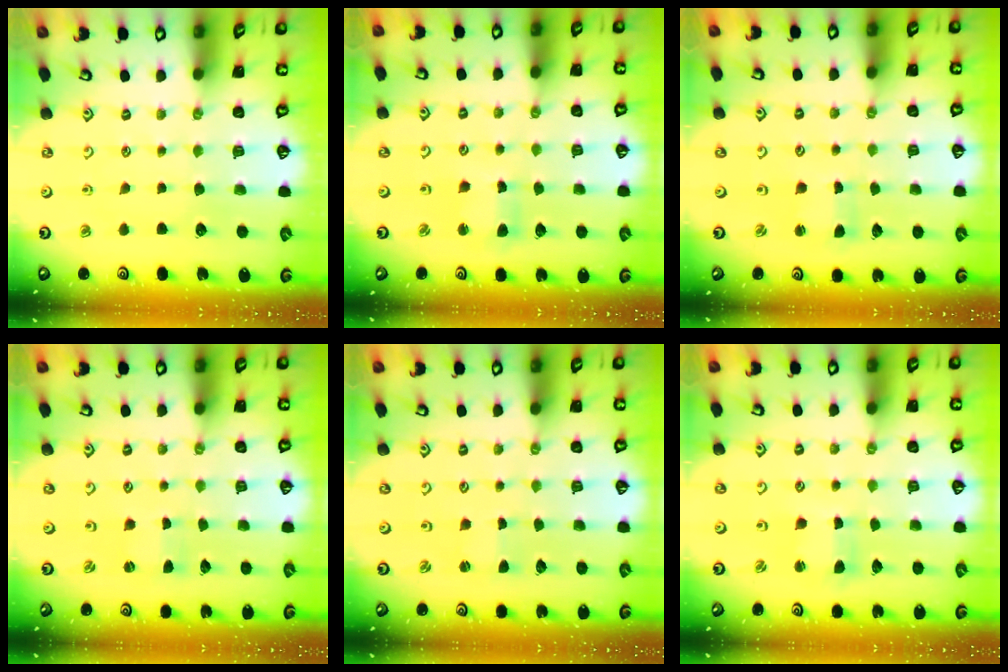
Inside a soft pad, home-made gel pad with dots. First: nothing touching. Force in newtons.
{"total": 4.1, "press": 4.1, "slide": 0.5}
{"total": 0.9, "press": 0.9, "slide": 0.1}
{"total": 0.0}
{"total": 0.7, "press": 0.7, "slide": 0.1}
{"total": 2.6, "press": 2.5, "slide": 0.3}